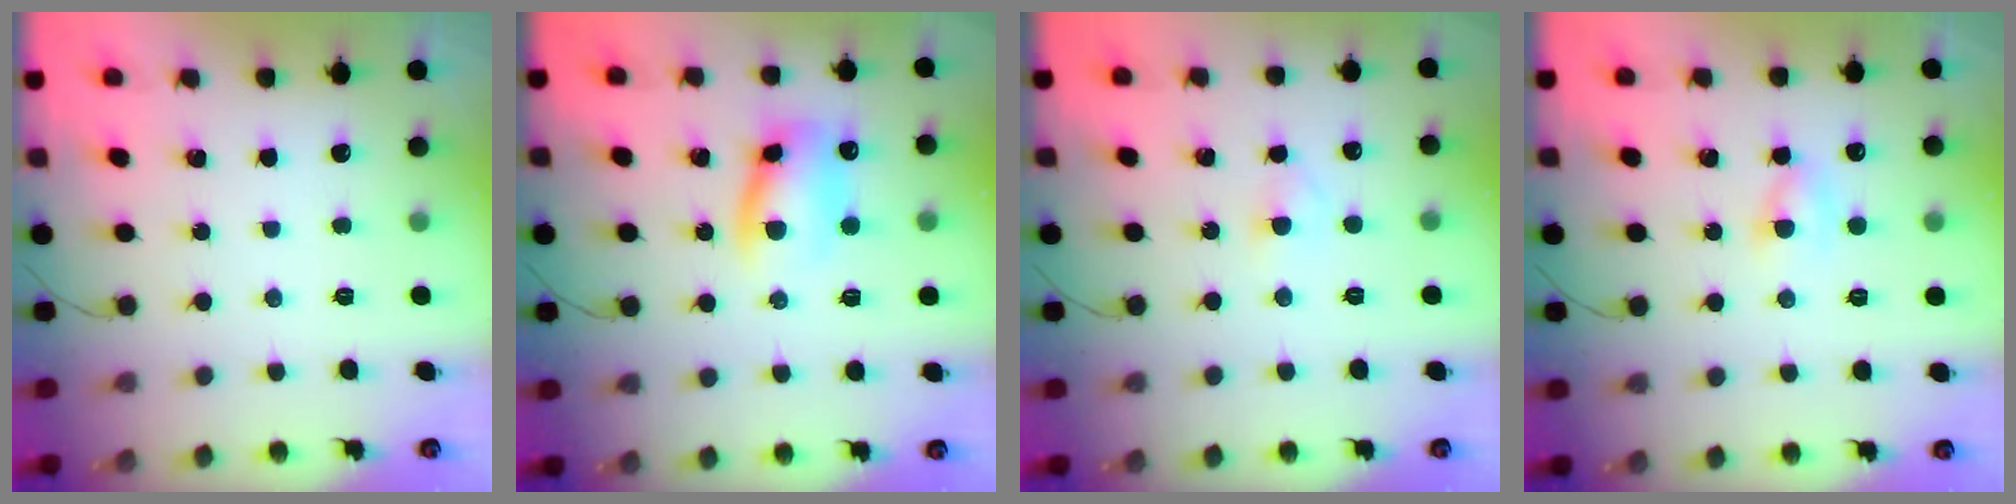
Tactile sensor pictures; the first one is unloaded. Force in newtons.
{"total": 11.1, "press": 11.0, "slide": 1.4}
{"total": 2.5, "press": 2.3, "slide": 1.0}
{"total": 2.8, "press": 2.6, "slide": 1.1}